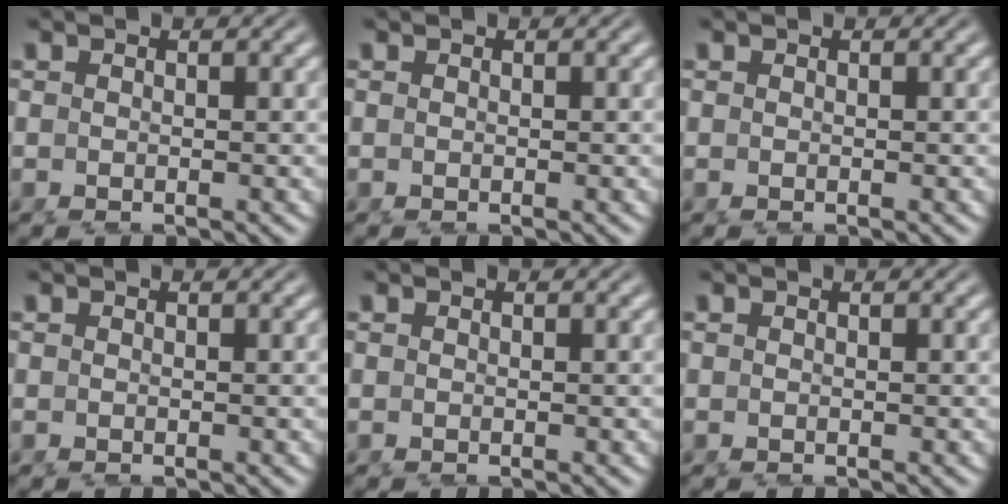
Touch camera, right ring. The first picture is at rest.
{"total": 0.0}
{"total": 0.0}
{"total": 0.0}
{"total": 0.0}
{"total": 0.0}